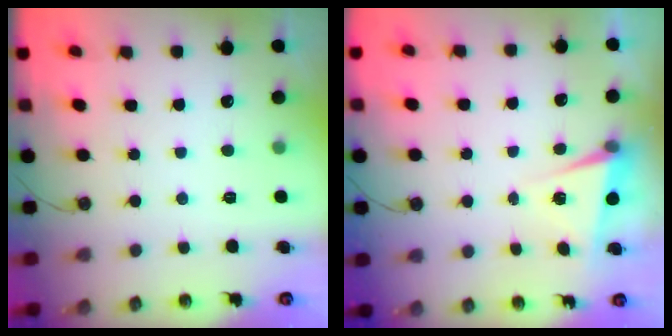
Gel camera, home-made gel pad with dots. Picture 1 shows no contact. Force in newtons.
{"total": 3.4, "press": 2.9, "slide": 1.7}